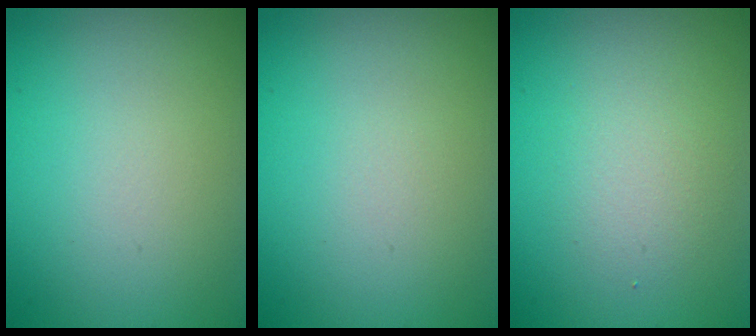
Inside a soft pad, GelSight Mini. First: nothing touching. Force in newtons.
{"total": 0.0}
{"total": 2.2, "press": 2.2, "slide": 0.1}